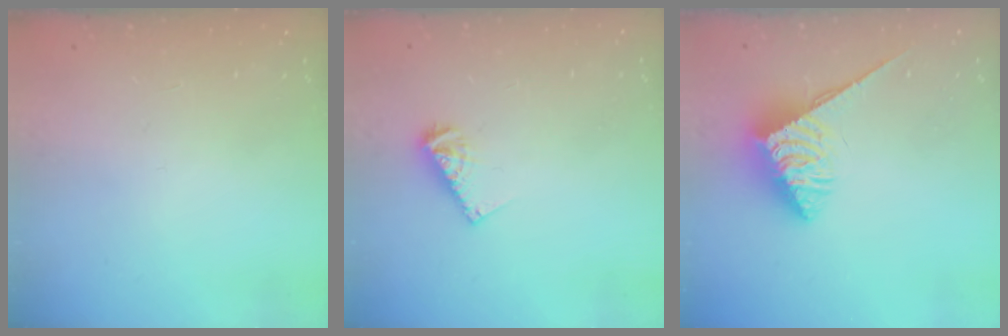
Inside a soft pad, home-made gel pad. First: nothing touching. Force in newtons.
{"total": 6.9, "press": 6.8, "slide": 0.6}
{"total": 4.3, "press": 4.3, "slide": 0.5}